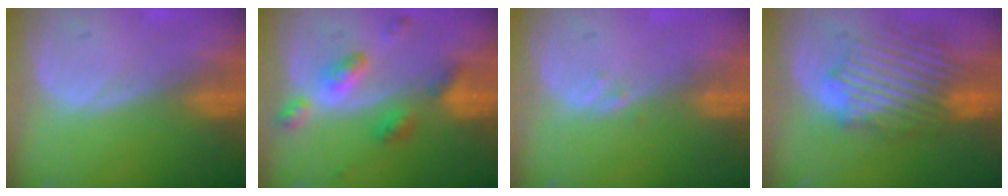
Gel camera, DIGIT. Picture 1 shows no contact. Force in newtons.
{"total": 6.0, "press": 6.0, "slide": 0.4}
{"total": 0.7, "press": 0.6, "slide": 0.3}
{"total": 8.7, "press": 8.6, "slide": 1.6}